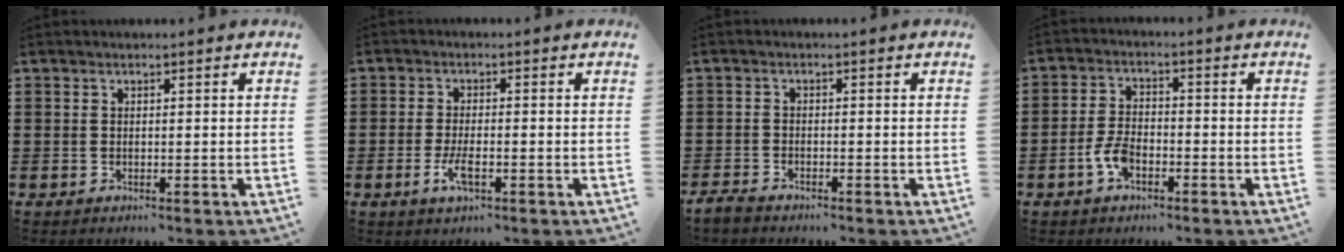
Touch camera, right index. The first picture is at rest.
{"total": 3.6, "force": [-1.4, 1.1, 3.1], "torque": [-0.064, -0.003, -0.028]}
{"total": 1.6, "force": [-1.6, 0.4, 0.2], "torque": [-0.014, 0.001, -0.034]}
{"total": 4.4, "force": [-2.1, 2.0, 3.3], "torque": [-0.085, -0.007, -0.044]}